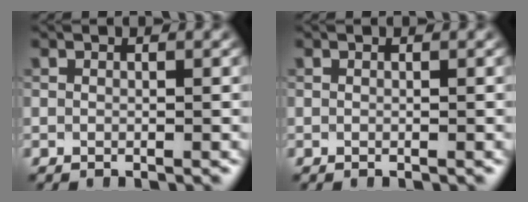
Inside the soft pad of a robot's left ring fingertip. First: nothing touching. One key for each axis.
{"total": 0.0}